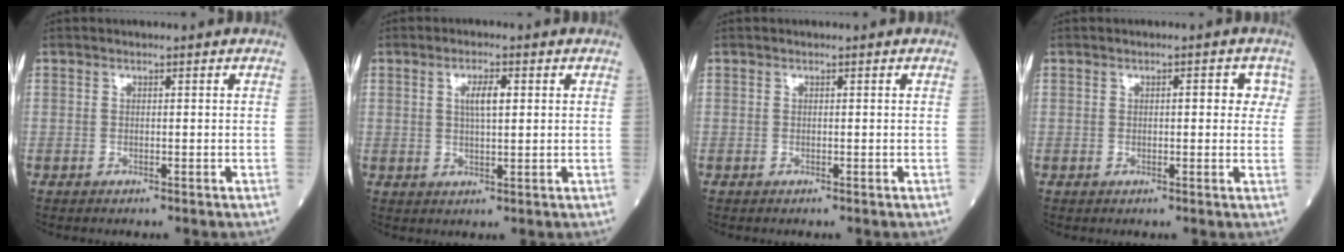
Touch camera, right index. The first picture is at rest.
{"total": 3.6, "force": [1.0, 0.8, 3.4], "torque": [-0.062, 0.003, 0.018]}
{"total": 0.0}
{"total": 3.3, "force": [0.8, 1.5, 2.8], "torque": [-0.028, 0.012, 0.004]}